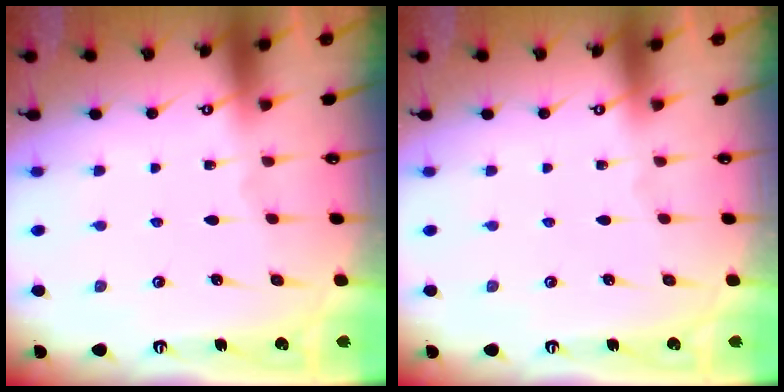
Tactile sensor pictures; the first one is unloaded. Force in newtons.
{"total": 0.0}